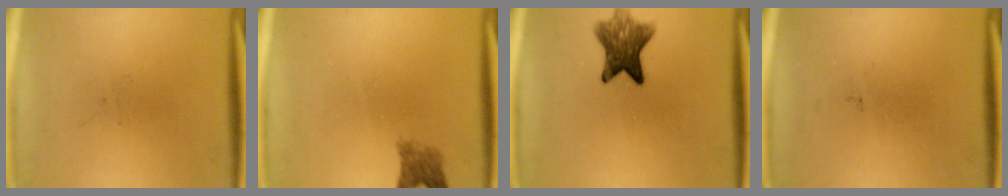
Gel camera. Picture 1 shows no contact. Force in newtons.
{"total": 2.7}
{"total": 7.6}
{"total": 0.0}